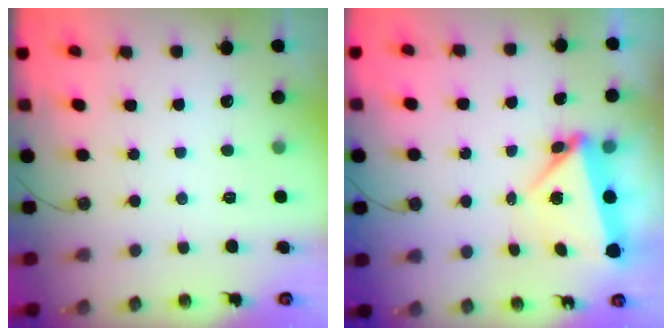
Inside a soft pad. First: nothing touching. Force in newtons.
{"total": 5.7, "press": 5.5, "slide": 1.5}